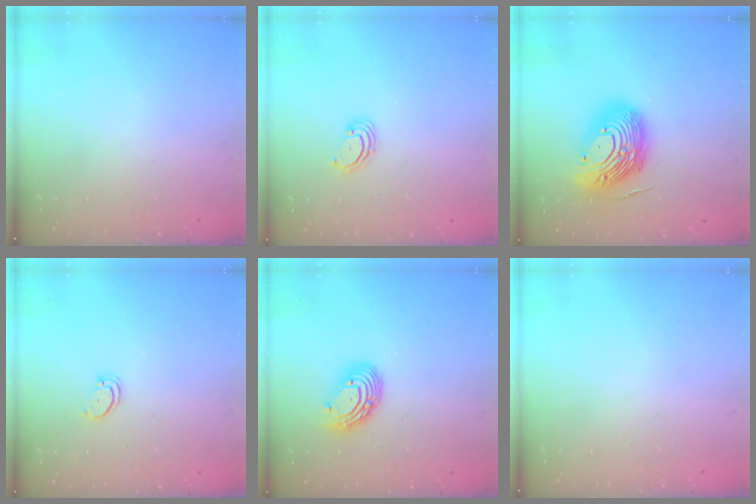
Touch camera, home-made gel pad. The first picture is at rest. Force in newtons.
{"total": 2.7, "press": 2.7, "slide": 0.3}
{"total": 19.5, "press": 19.3, "slide": 3.1}
{"total": 2.2, "press": 2.1, "slide": 0.4}
{"total": 9.4, "press": 9.3, "slide": 1.1}
{"total": 0.0}